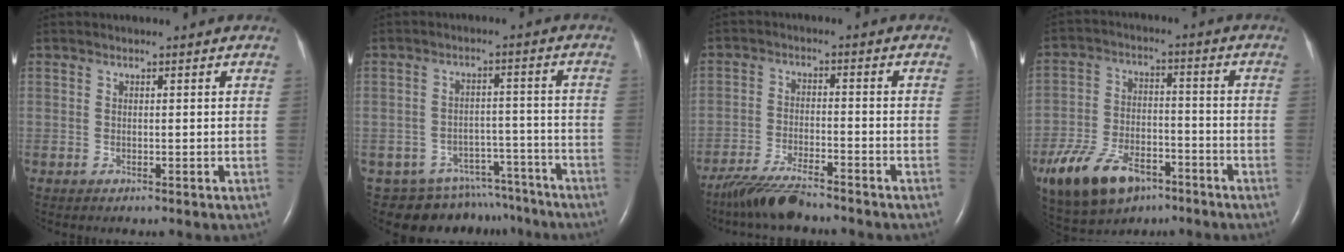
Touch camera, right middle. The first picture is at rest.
{"total": 11.4, "force": [-9.9, 5.6, 0.5], "torque": [0.005, 0.035, -0.123]}
{"total": 7.9, "force": [-6.8, 0.9, 3.8], "torque": [-0.077, -0.027, -0.124]}
{"total": 14.6, "force": [-9.0, 7.6, 8.6], "torque": [-0.177, 0.000, -0.152]}